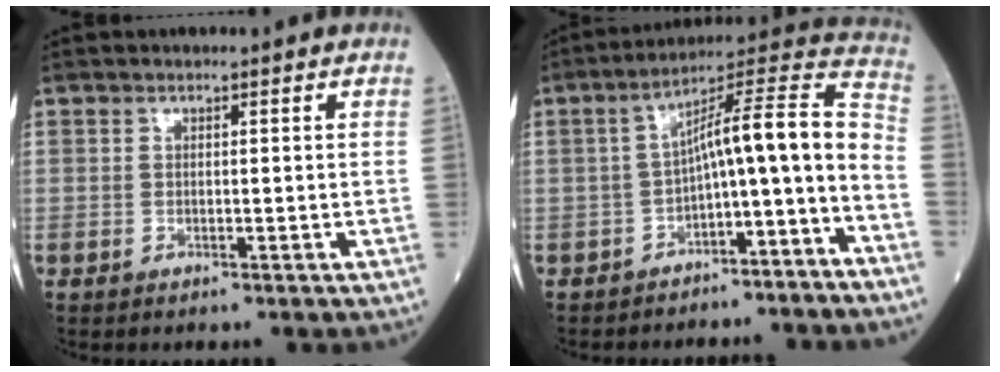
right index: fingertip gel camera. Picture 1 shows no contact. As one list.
[{"total": 13.1, "force": [-5.7, 2.1, 11.7], "torque": [-0.163, 0.062, -0.084]}]